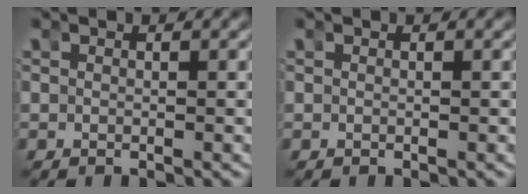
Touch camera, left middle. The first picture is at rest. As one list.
[{"total": 0.0}]